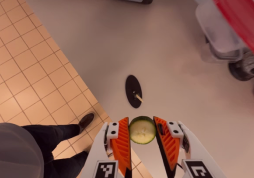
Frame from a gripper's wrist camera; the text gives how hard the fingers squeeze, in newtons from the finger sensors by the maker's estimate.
{"total": 8.6, "left": 8.6, "right": 8.6}